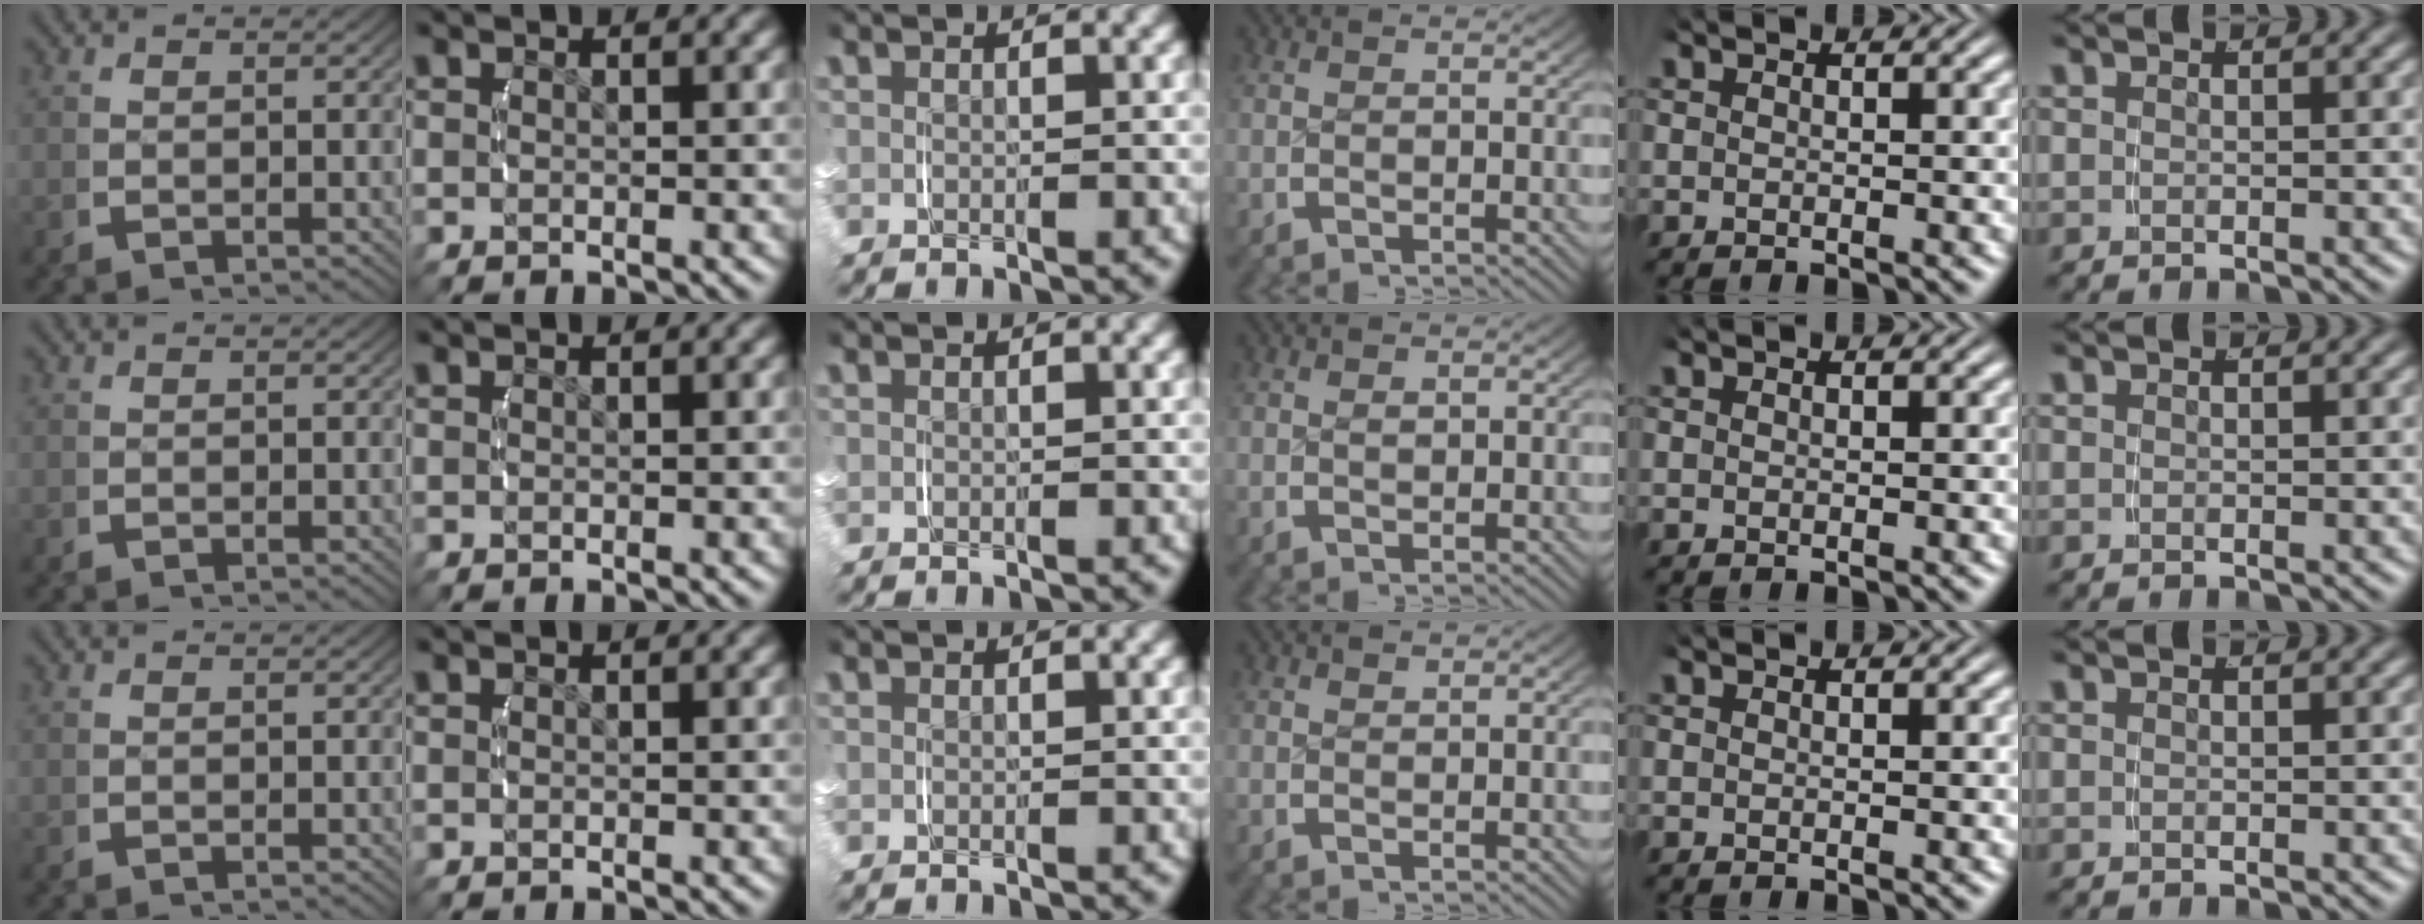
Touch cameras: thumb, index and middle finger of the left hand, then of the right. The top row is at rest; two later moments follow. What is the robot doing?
{"motion": "lift_and_place", "object": "small bumper sticker"}